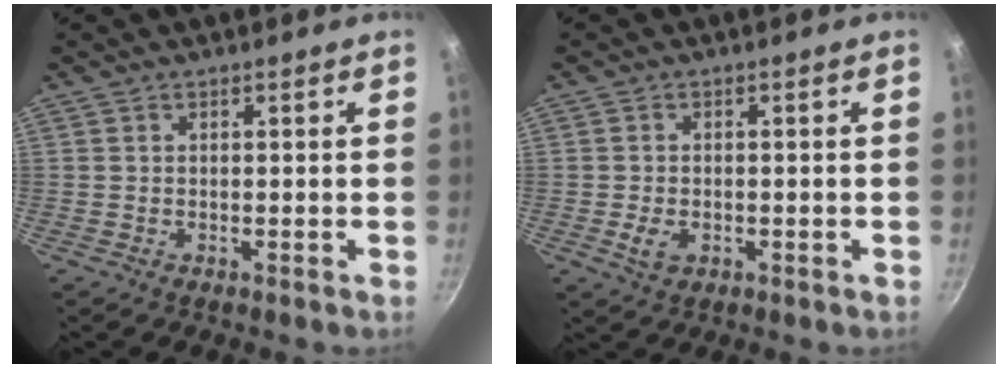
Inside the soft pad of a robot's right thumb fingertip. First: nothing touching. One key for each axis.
{"total": 3.4, "fx": -0.9, "fy": 2.3, "fz": 2.3, "tx": -0.041, "ty": 0.002, "tz": -0.012}